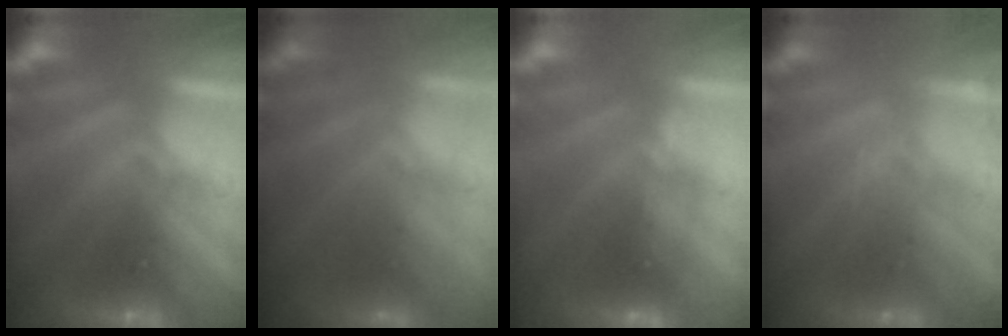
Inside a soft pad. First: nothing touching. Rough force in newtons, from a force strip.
{"total": 4.4}
{"total": 3.0}
{"total": 1.9}